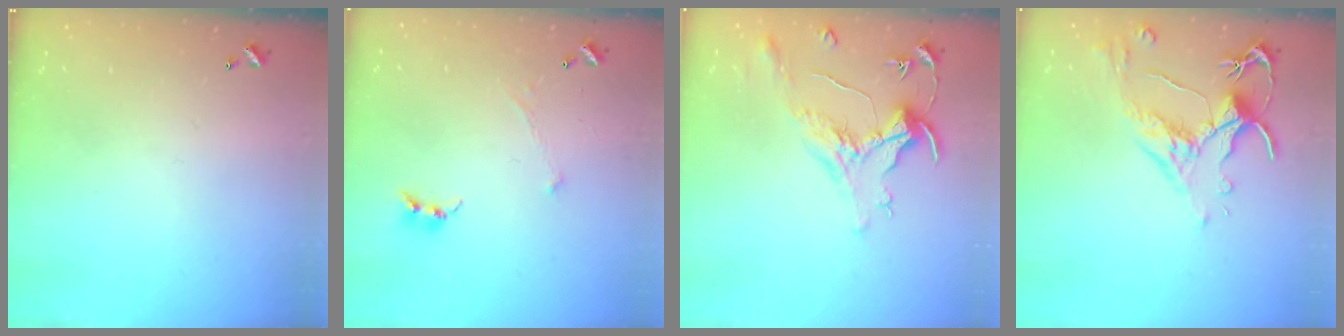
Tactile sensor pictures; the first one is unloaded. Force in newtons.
{"total": 0.6, "press": 0.6, "slide": 0.3}
{"total": 1.6, "press": 1.4, "slide": 0.7}
{"total": 2.5, "press": 2.1, "slide": 1.4}